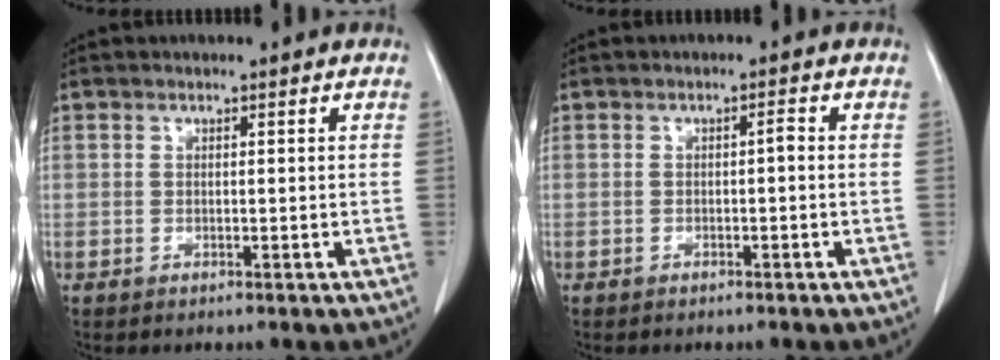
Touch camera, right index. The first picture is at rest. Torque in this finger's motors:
{"motor_torque": [0.12, -0.09, 0.00, 0.00]}